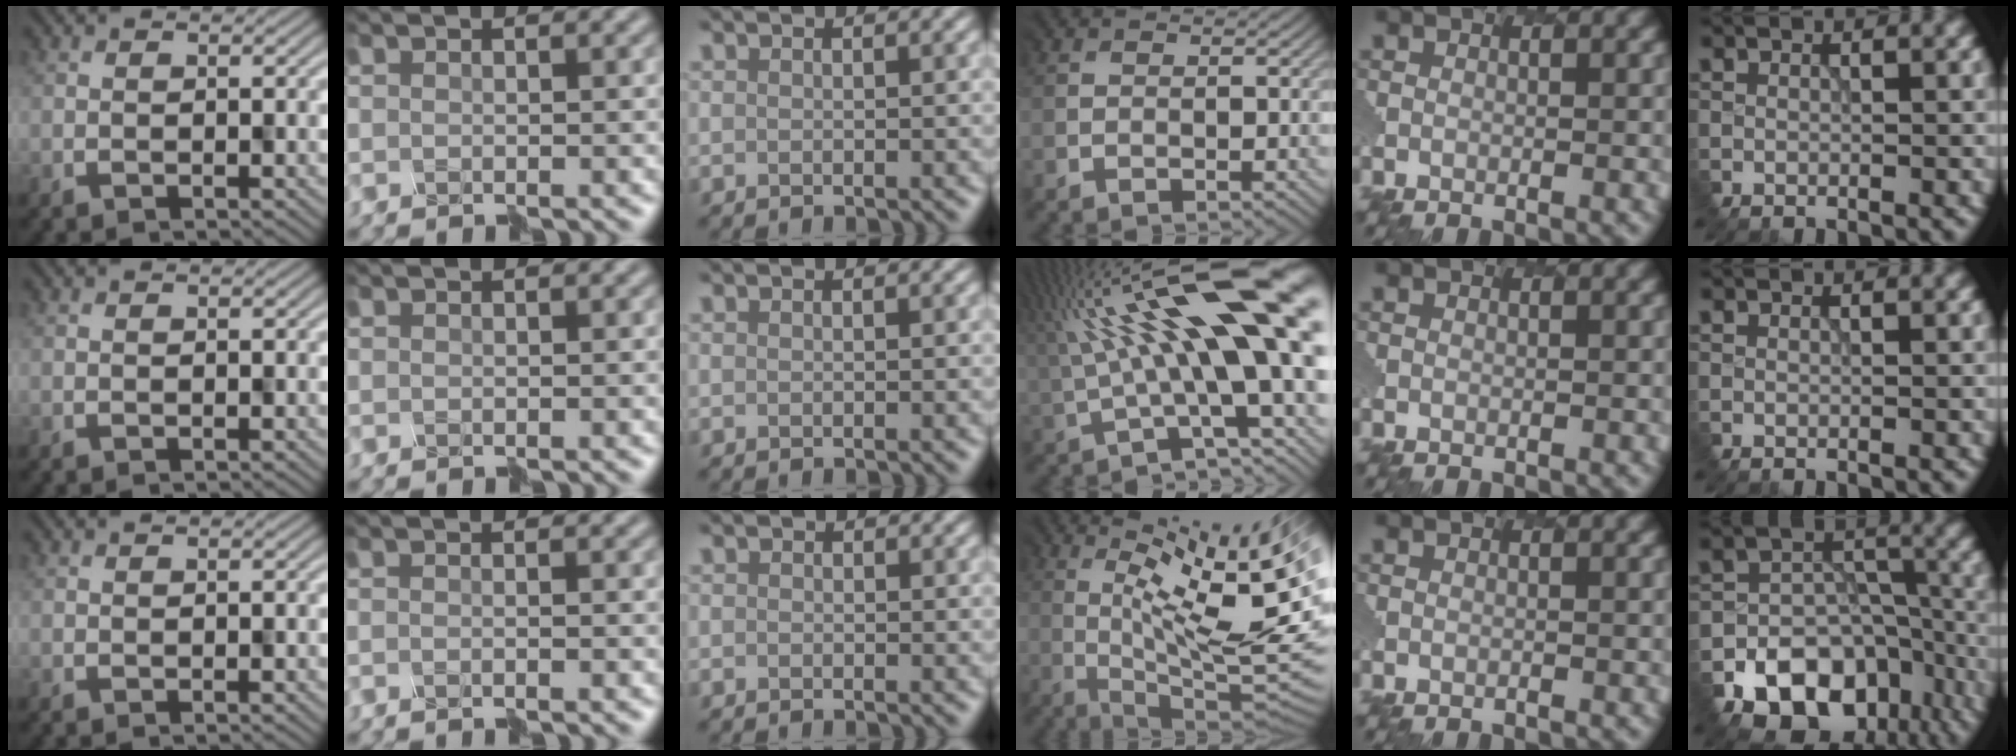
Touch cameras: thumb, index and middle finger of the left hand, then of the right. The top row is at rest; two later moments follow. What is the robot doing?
{"motion": "disassemble", "object": "hinged tin"}